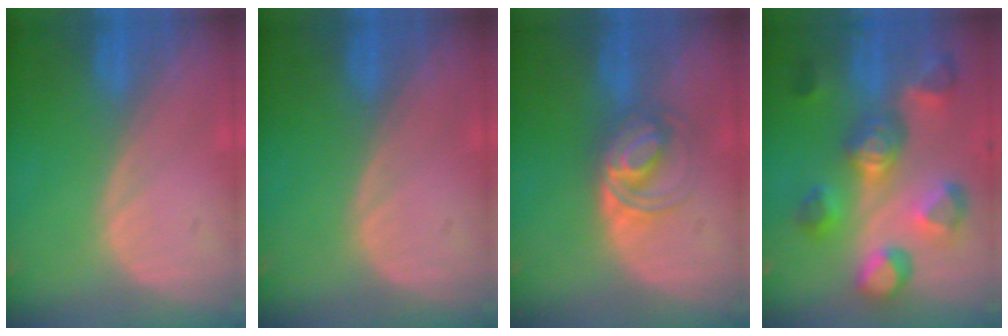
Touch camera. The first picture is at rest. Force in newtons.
{"total": 0.0}
{"total": 5.8, "press": 5.4, "slide": 2.0}
{"total": 11.1, "press": 10.1, "slide": 4.6}